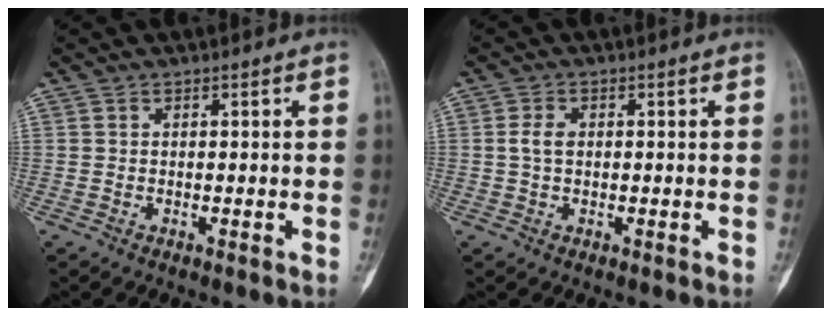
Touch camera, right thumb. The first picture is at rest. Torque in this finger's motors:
{"motor_torque": [0.42, 0.39, 0.16, -0.15, 0.03]}